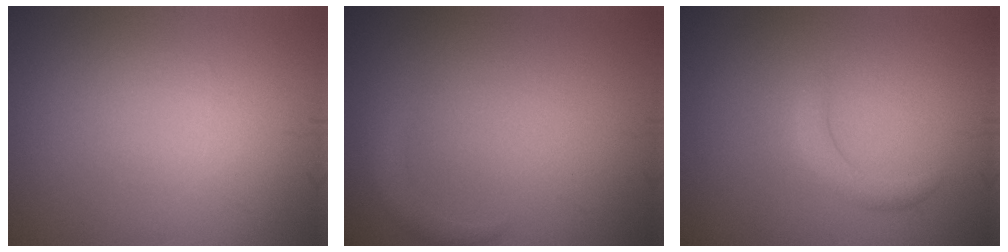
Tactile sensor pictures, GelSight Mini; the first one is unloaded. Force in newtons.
{"total": 1.4, "press": 1.4, "slide": 0.1}
{"total": 1.5, "press": 1.5, "slide": 0.2}